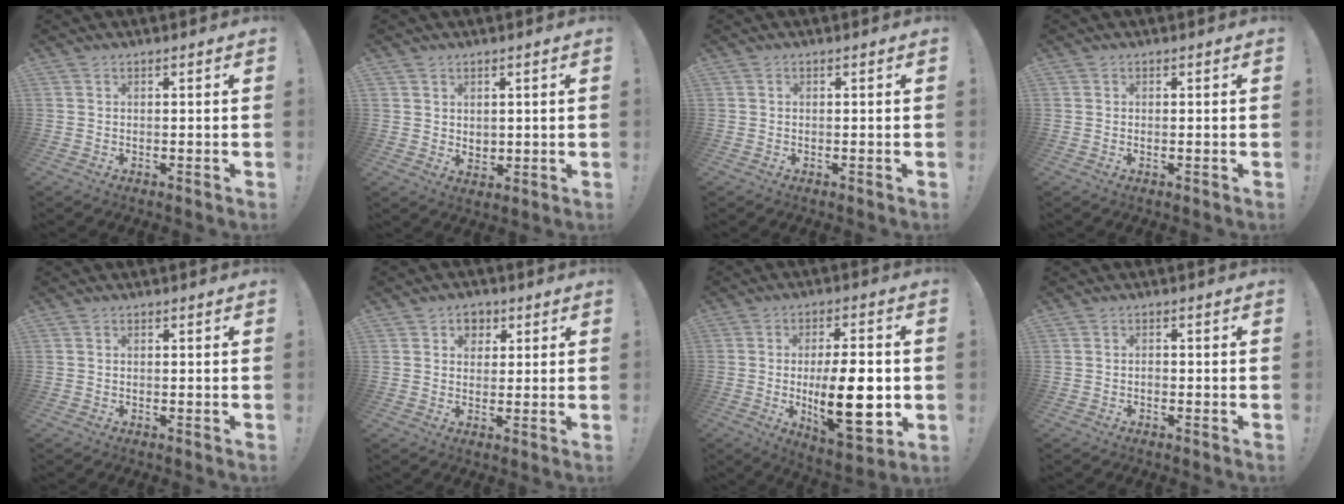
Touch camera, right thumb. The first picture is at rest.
{"total": 3.6, "force": [2.4, 2.6, 0.3], "torque": [0.000, -0.017, 0.045]}
{"total": 0.0}
{"total": 0.0}
{"total": 0.0}
{"total": 5.0, "force": [1.7, 4.3, 1.8], "torque": [-0.022, 0.000, 0.031]}
{"total": 18.7, "force": [-2.2, 6.7, 17.4], "torque": [-0.278, -0.012, -0.032]}
{"total": 1.1, "force": [-0.8, 0.6, 0.5], "torque": [-0.015, 0.005, -0.013]}